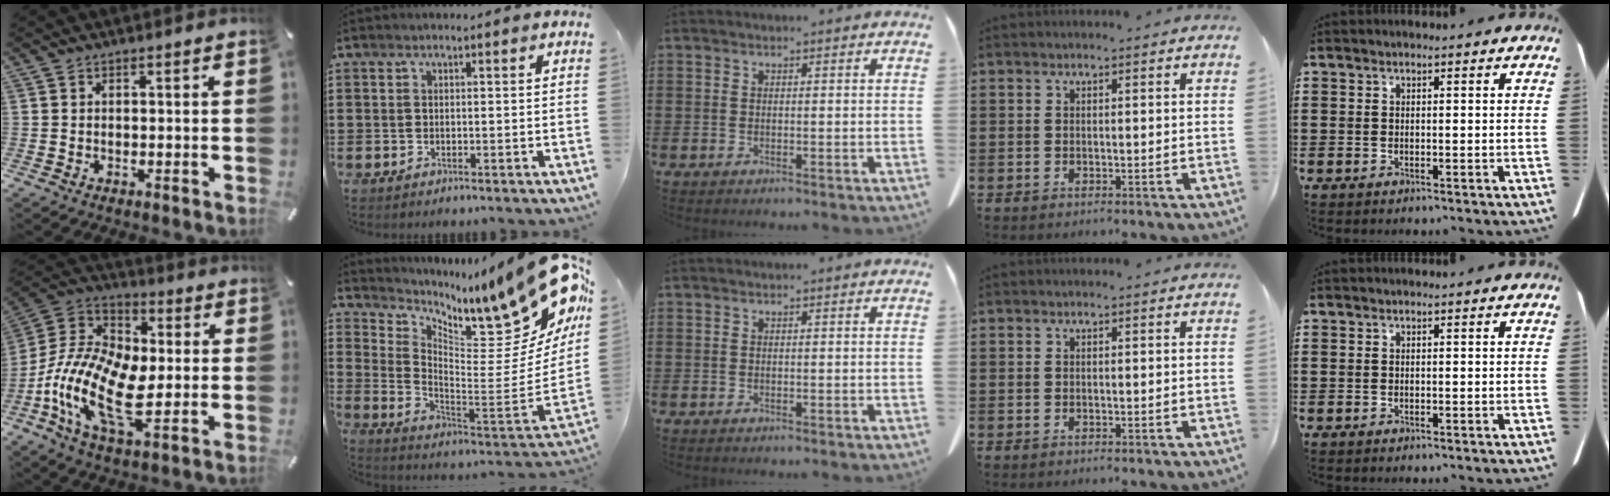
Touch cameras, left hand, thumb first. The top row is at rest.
{"thumb": {"total": 17.7, "force": [-4.9, 9.4, 14.2], "torque": [-0.321, -0.005, -0.095]}, "index": {"total": 15.6, "force": [10.5, 3.8, 10.9], "torque": [-0.148, -0.093, 0.158]}}